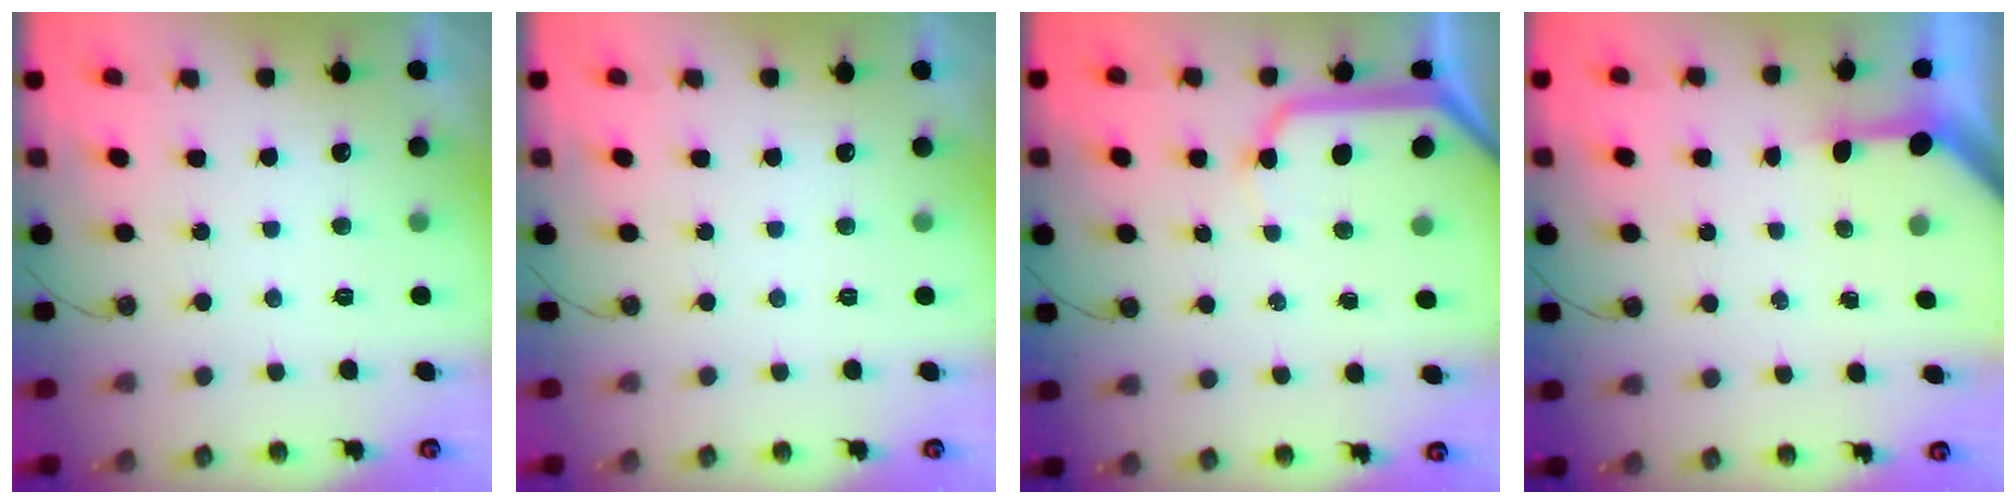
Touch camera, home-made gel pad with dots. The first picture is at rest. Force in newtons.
{"total": 0.0}
{"total": 10.8, "press": 10.7, "slide": 1.5}
{"total": 3.4, "press": 3.3, "slide": 0.4}